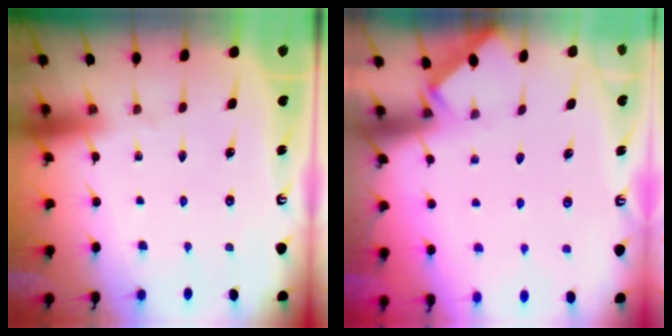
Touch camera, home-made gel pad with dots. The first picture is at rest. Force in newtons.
{"total": 1.7, "press": 1.7, "slide": 0.2}